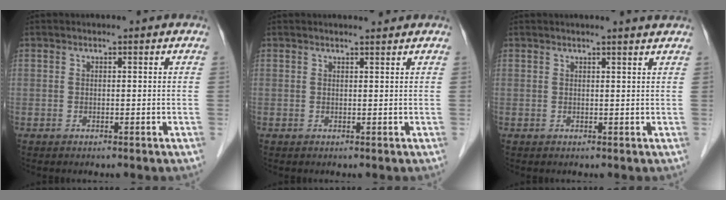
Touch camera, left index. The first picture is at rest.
{"total": 1.0, "force": [1.0, -0.1, 0.0], "torque": [-0.007, -0.002, 0.017]}
{"total": 2.8, "force": [2.5, -0.5, 1.0], "torque": [-0.018, 0.001, 0.027]}